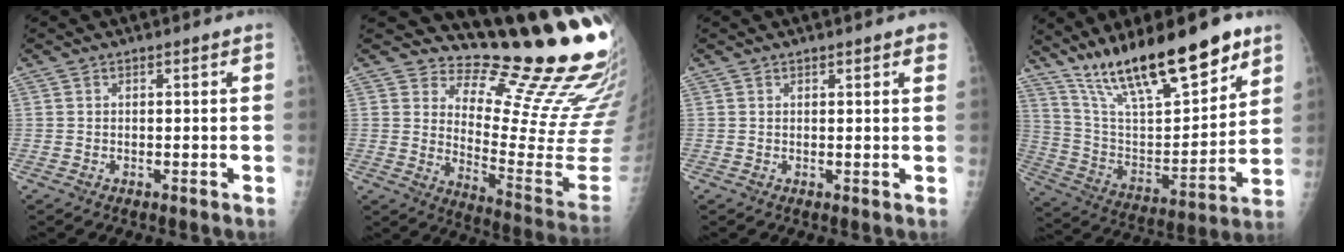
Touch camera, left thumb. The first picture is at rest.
{"total": 21.4, "force": [18.8, 2.9, 9.7], "torque": [-0.102, -0.204, 0.248]}
{"total": 2.4, "force": [1.6, 0.6, 1.7], "torque": [-0.015, -0.002, 0.017]}
{"total": 24.5, "force": [16.8, 7.1, 16.3], "torque": [-0.247, -0.062, 0.298]}